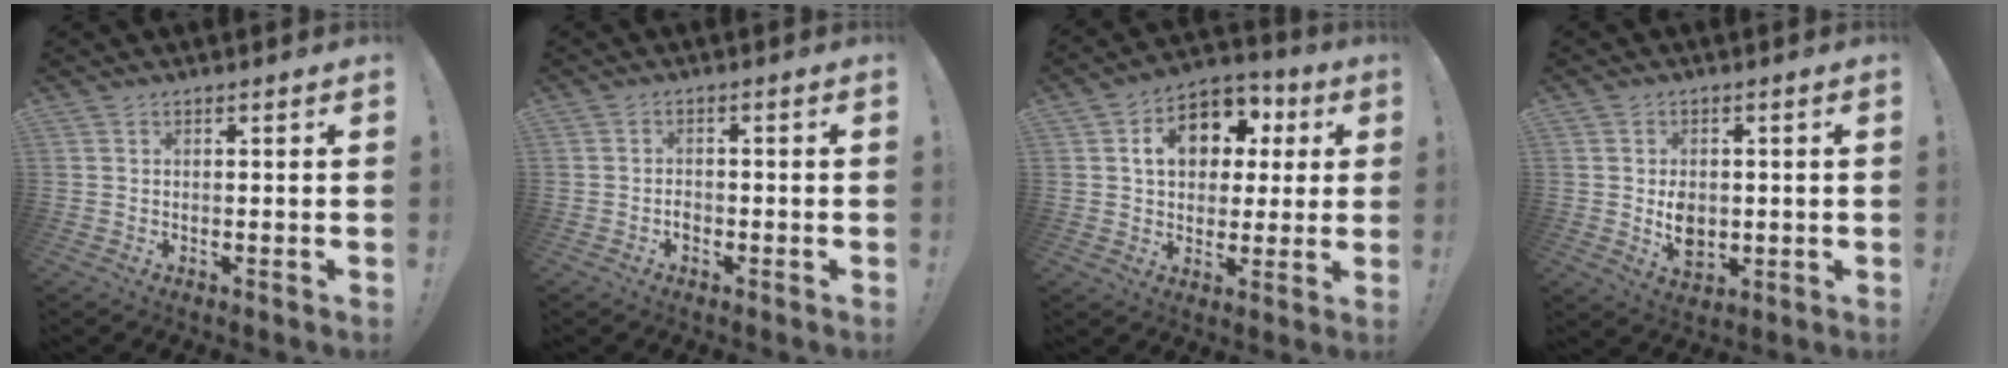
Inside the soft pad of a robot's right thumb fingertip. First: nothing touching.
{"total": 2.1, "force": [-1.3, 1.5, 0.6], "torque": [-0.008, 0.002, -0.024]}
{"total": 13.9, "force": [4.6, 10.3, 8.2], "torque": [-0.122, -0.012, 0.087]}
{"total": 6.7, "force": [-0.1, 5.8, 3.3], "torque": [-0.038, -0.002, 0.001]}